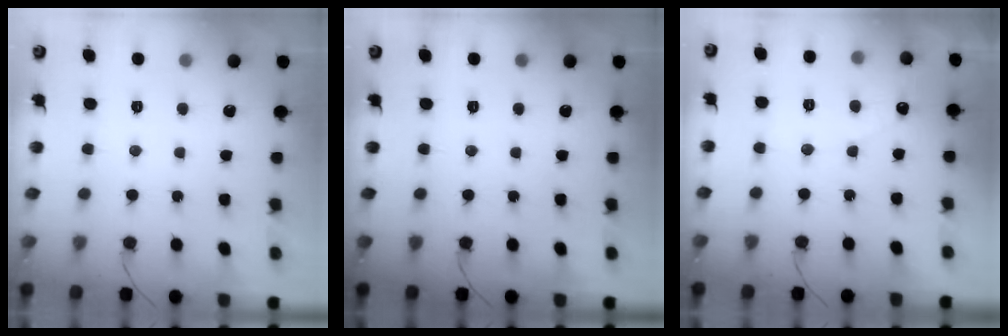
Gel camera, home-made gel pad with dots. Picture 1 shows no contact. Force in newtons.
{"total": 0.0}
{"total": 3.0, "press": 3.0, "slide": 0.1}